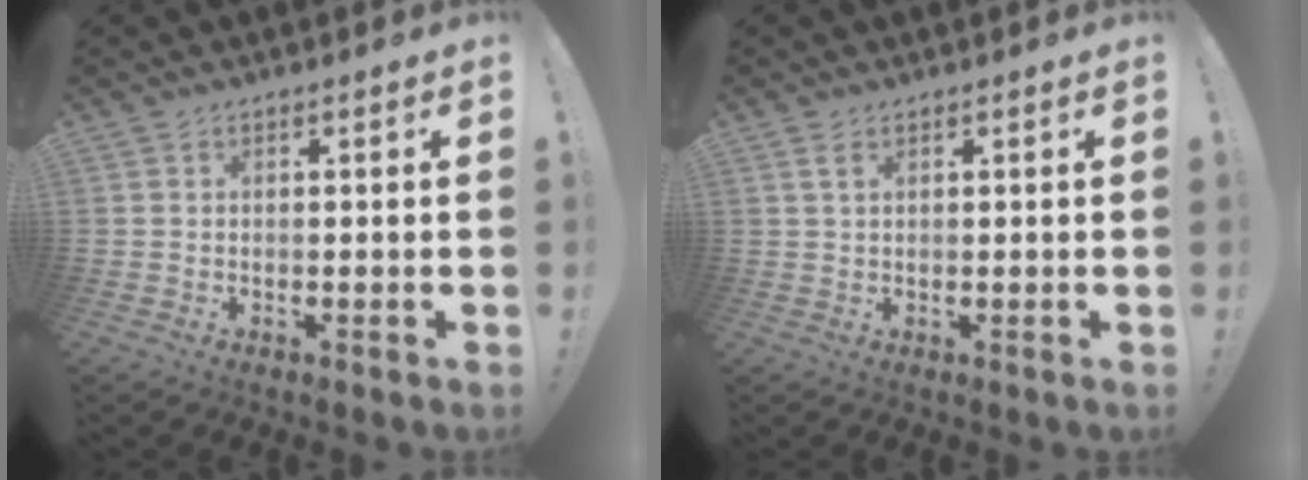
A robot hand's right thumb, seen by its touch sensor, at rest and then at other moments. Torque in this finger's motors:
{"motor_torque": [0.03, 0.04, -0.01, 0.22, 0.02]}